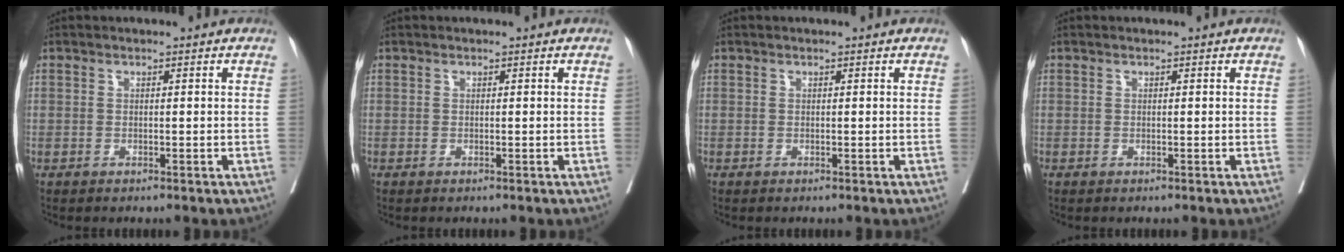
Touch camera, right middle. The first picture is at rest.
{"total": 0.0}
{"total": 0.0}
{"total": 0.0}